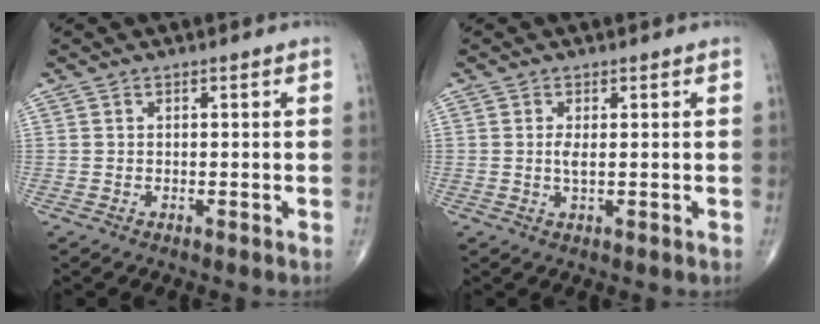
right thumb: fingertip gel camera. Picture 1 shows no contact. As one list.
[{"total": 1.9, "force": [0.2, 0.5, 1.8], "torque": [-0.040, -0.004, 0.005]}]